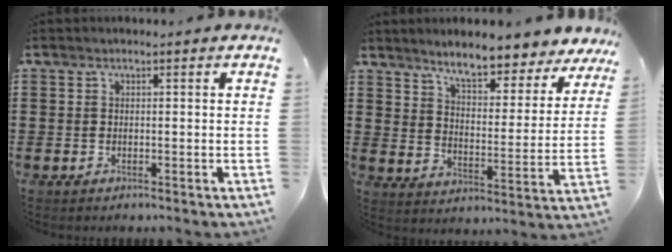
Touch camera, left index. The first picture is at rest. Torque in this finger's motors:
{"motor_torque": [1.28, -0.86, 0.68, 0.17]}